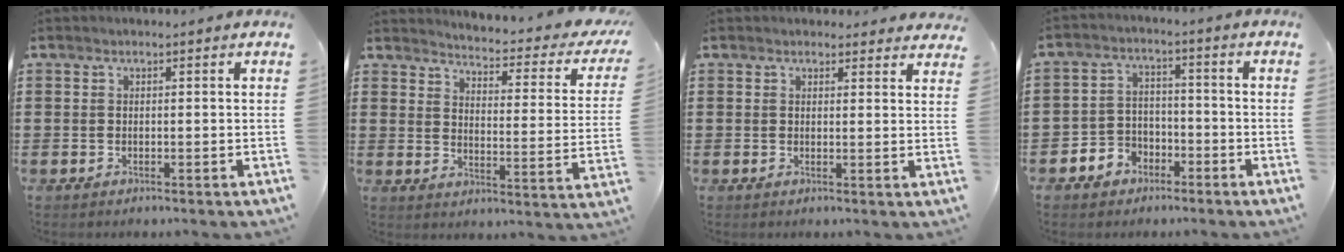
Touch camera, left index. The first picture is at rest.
{"total": 3.1, "force": [2.8, -0.4, 1.1], "torque": [-0.033, -0.035, 0.037]}
{"total": 2.0, "force": [1.9, 0.5, 0.2], "torque": [0.000, -0.003, 0.035]}
{"total": 4.5, "force": [-3.1, 3.3, 0.5], "torque": [-0.027, 0.010, -0.064]}